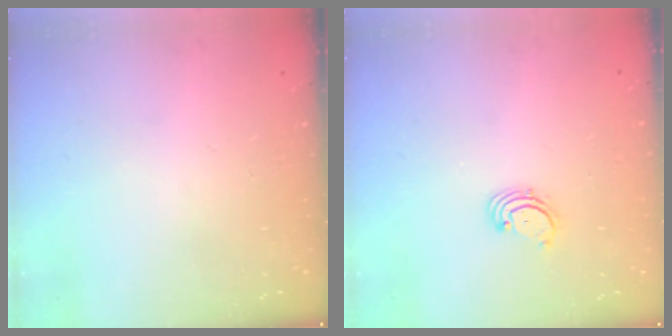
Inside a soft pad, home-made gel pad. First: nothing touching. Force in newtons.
{"total": 1.7, "press": 1.6, "slide": 0.2}